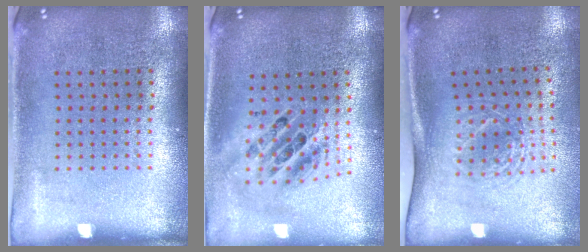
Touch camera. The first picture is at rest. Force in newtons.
{"total": 2.0, "press": 1.6, "slide": 1.2}
{"total": 1.7, "press": 1.3, "slide": 1.2}